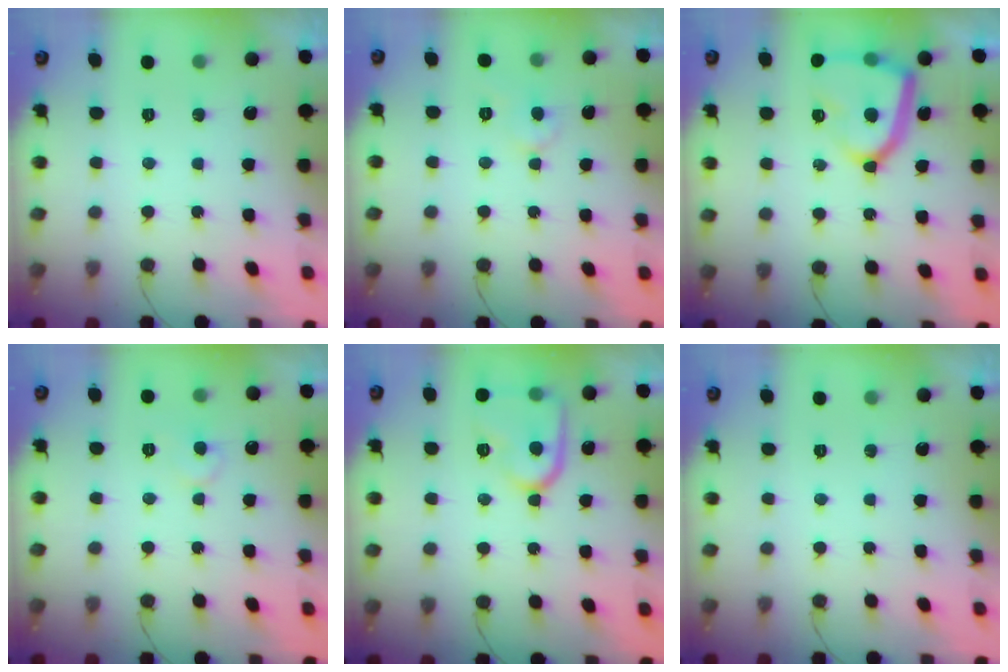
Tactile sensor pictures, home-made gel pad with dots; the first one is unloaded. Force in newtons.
{"total": 3.6, "press": 3.6, "slide": 0.3}
{"total": 15.1, "press": 15.1, "slide": 1.2}
{"total": 5.2, "press": 5.2, "slide": 0.2}
{"total": 13.6, "press": 13.6, "slide": 1.3}
{"total": 0.0}